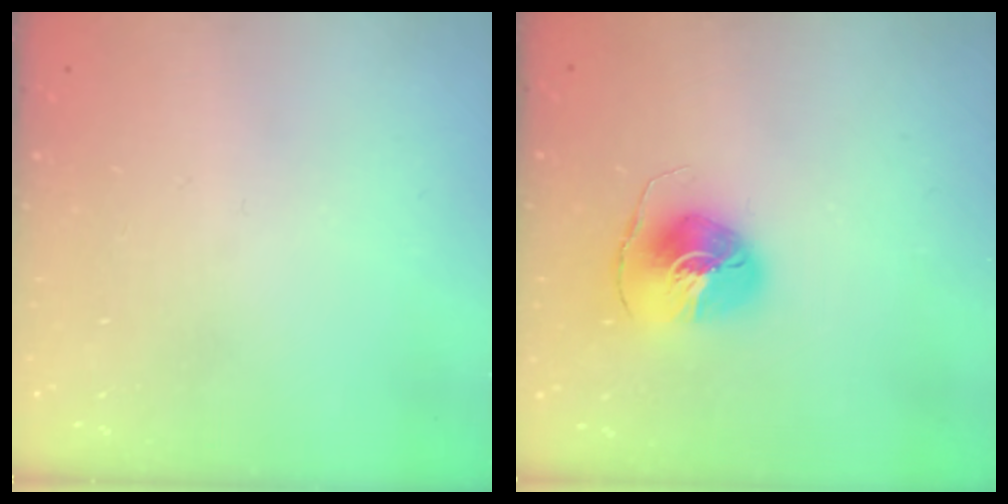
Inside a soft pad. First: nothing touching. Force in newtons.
{"total": 8.1, "press": 8.1, "slide": 0.3}